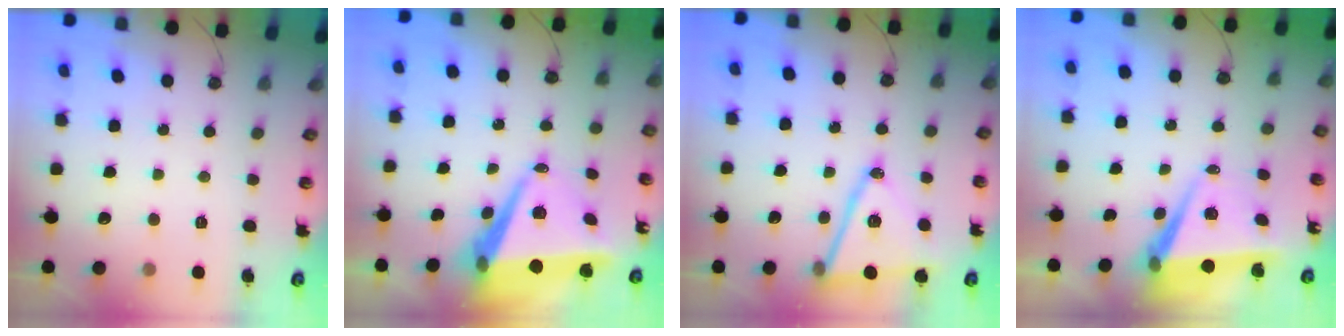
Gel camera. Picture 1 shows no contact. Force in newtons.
{"total": 11.2, "press": 10.5, "slide": 4.0}
{"total": 15.8, "press": 15.4, "slide": 3.7}
{"total": 7.1, "press": 5.5, "slide": 4.5}